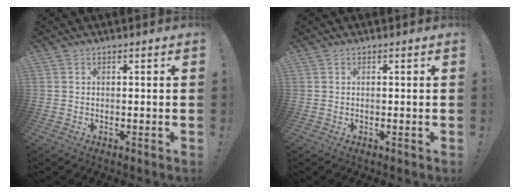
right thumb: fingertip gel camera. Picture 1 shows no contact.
{"total": 0.0}